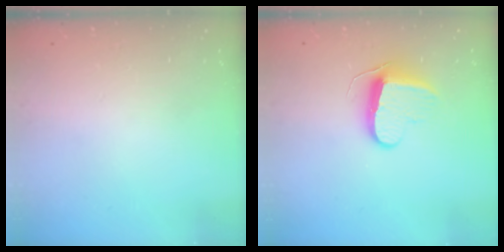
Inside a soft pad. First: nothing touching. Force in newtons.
{"total": 9.9, "press": 9.9, "slide": 0.2}